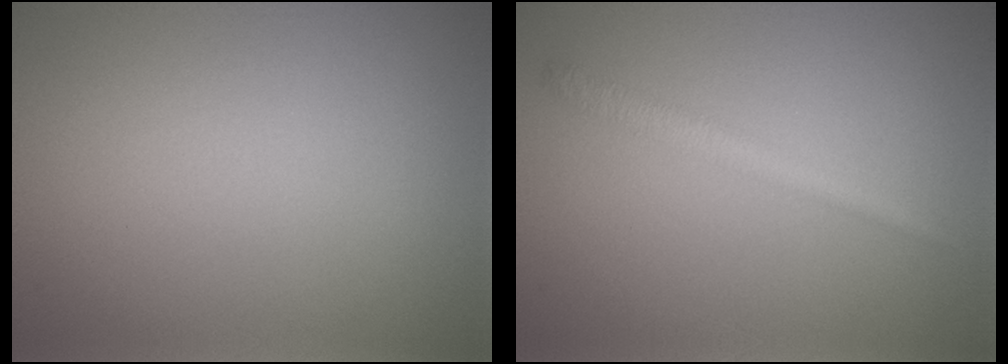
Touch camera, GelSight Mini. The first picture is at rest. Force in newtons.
{"total": 1.8, "press": 1.8, "slide": 0.1}